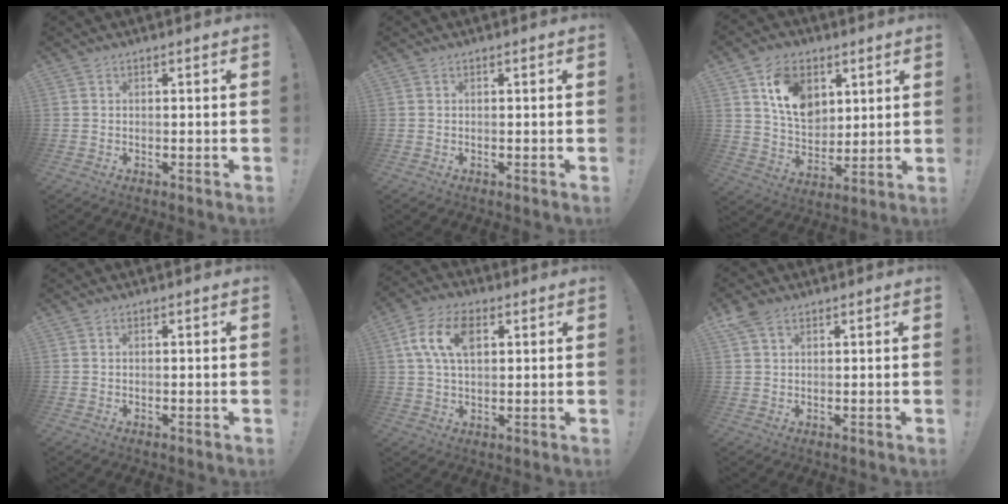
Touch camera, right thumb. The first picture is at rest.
{"total": 0.0}
{"total": 13.7, "force": [6.4, 9.8, 7.0], "torque": [-0.111, -0.021, 0.126]}
{"total": 0.0}
{"total": 11.5, "force": [3.8, 6.8, 8.5], "torque": [-0.153, 0.004, 0.067]}
{"total": 4.2, "force": [2.5, 2.4, 2.4], "torque": [-0.044, -0.006, 0.049]}